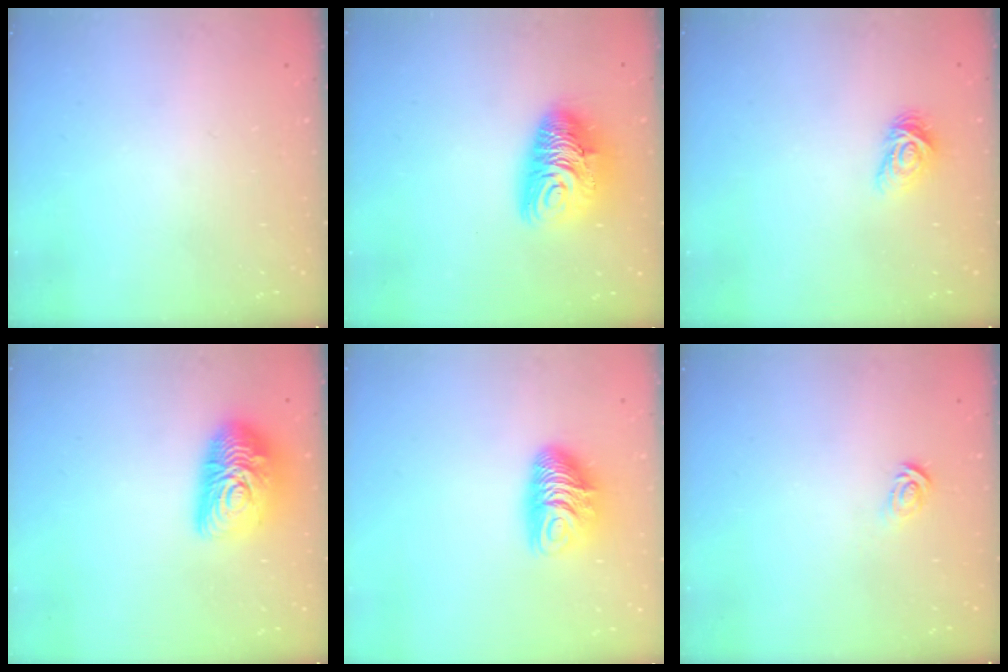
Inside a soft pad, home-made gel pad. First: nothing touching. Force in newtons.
{"total": 13.0, "press": 12.9, "slide": 1.6}
{"total": 5.0, "press": 4.9, "slide": 0.7}
{"total": 15.0, "press": 15.0, "slide": 0.8}
{"total": 10.7, "press": 10.6, "slide": 0.7}
{"total": 2.8, "press": 2.8, "slide": 0.2}